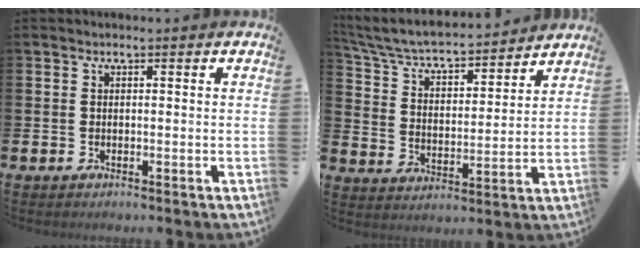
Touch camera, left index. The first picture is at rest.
{"total": 6.1, "force": [5.6, 1.4, 1.9], "torque": [-0.070, -0.046, 0.092]}